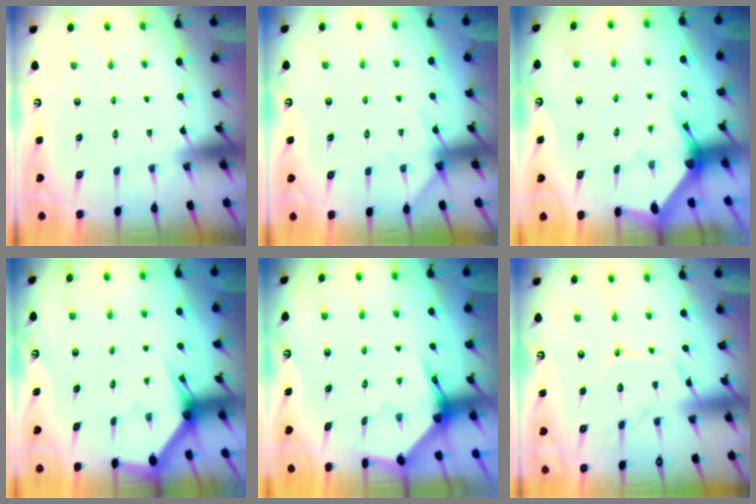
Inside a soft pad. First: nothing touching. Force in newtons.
{"total": 6.9, "press": 6.8, "slide": 0.9}
{"total": 2.9, "press": 2.9, "slide": 0.2}
{"total": 3.0, "press": 3.0, "slide": 0.1}
{"total": 4.0, "press": 3.9, "slide": 0.4}
{"total": 11.5, "press": 11.5, "slide": 0.9}